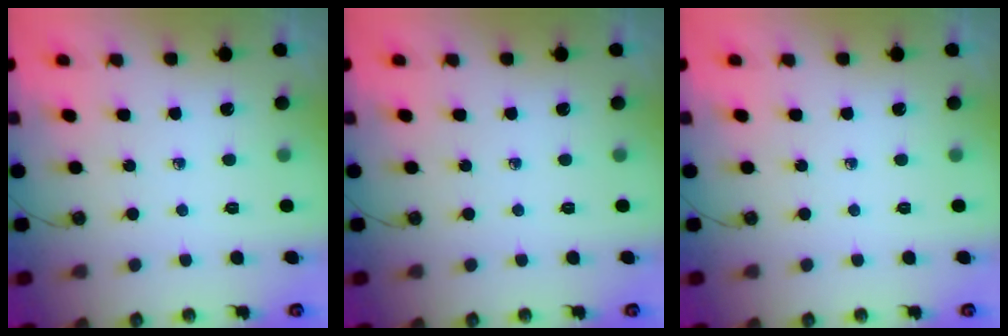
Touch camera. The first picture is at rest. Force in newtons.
{"total": 0.0}
{"total": 0.0}